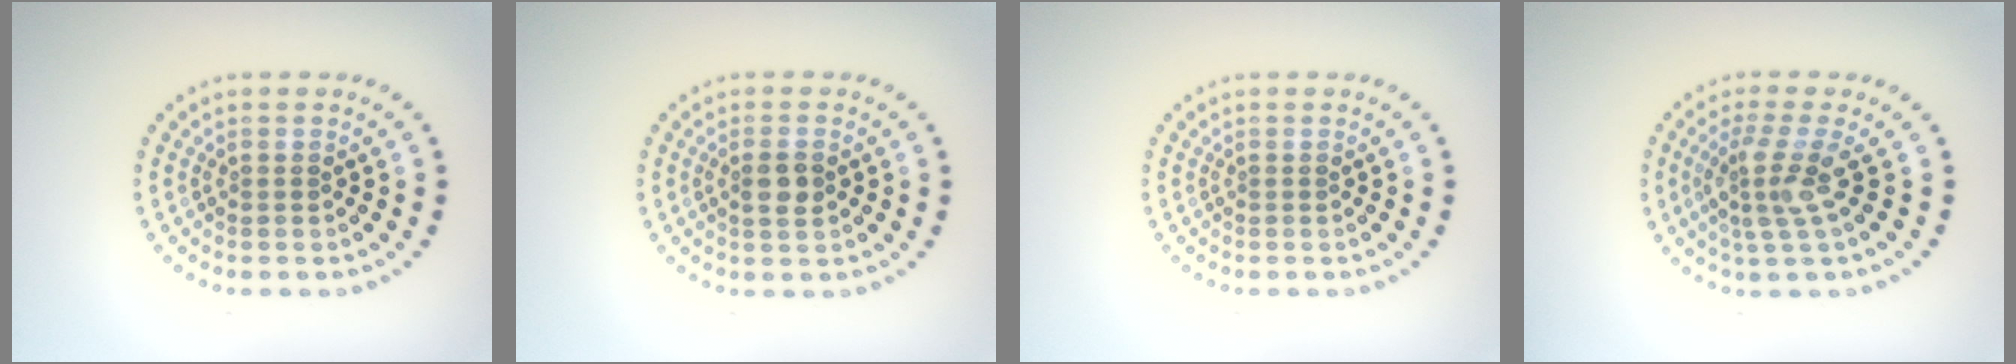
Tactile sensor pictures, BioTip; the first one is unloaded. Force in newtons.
{"total": 1.9, "press": 1.8, "slide": 0.6}
{"total": 0.0}
{"total": 3.3, "press": 2.5, "slide": 2.1}